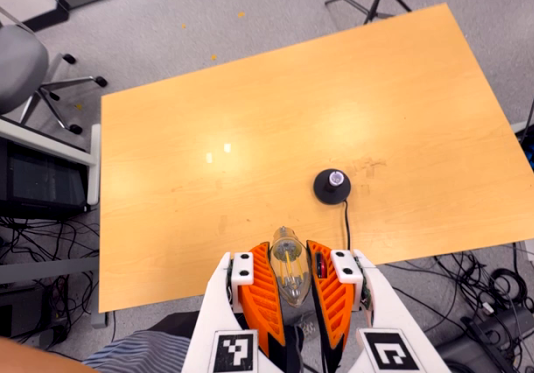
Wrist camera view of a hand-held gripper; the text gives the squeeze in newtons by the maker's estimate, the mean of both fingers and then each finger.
{"total": 22.8, "left": 26.5, "right": 19.1}